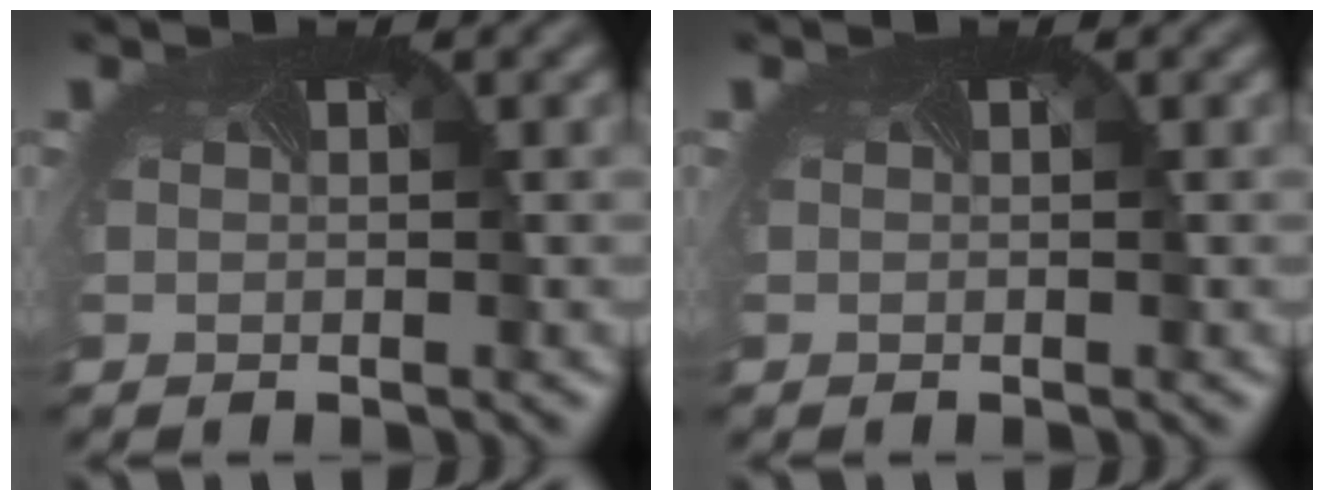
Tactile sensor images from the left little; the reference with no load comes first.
{"total": 0.0}